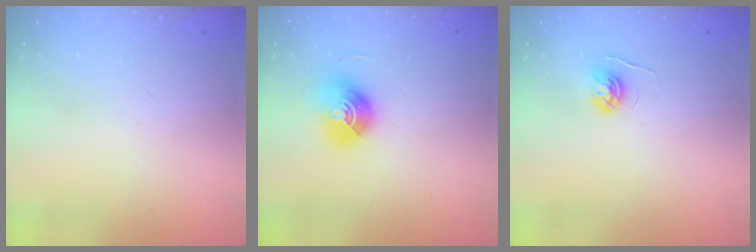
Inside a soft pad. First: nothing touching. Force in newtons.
{"total": 9.9, "press": 9.9, "slide": 0.9}
{"total": 4.7, "press": 4.6, "slide": 0.4}